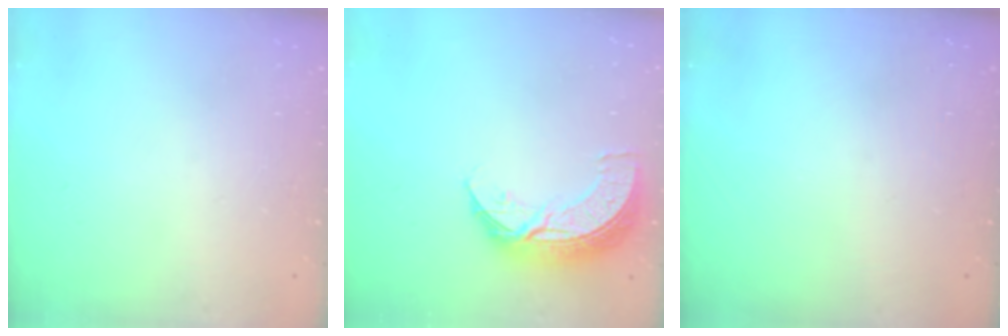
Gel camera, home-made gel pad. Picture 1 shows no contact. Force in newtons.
{"total": 10.3, "press": 10.2, "slide": 0.7}
{"total": 0.0}